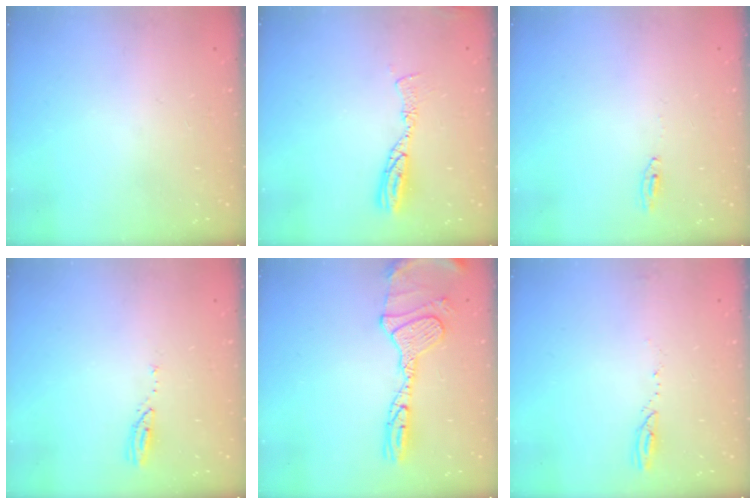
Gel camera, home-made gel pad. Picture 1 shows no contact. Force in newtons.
{"total": 9.1, "press": 9.1, "slide": 0.8}
{"total": 2.9, "press": 2.8, "slide": 0.2}
{"total": 3.7, "press": 3.7, "slide": 0.4}
{"total": 14.9, "press": 14.7, "slide": 1.9}
{"total": 2.5, "press": 2.4, "slide": 0.3}